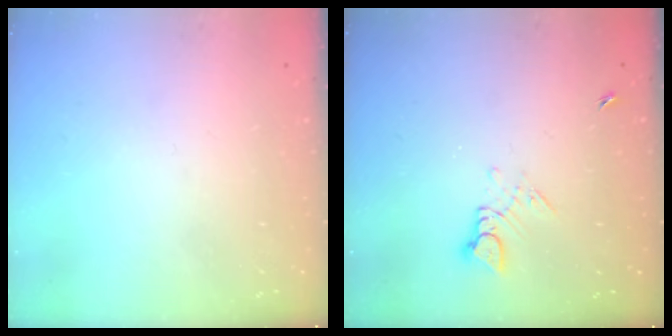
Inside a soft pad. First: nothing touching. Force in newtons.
{"total": 3.9, "press": 3.9, "slide": 0.6}